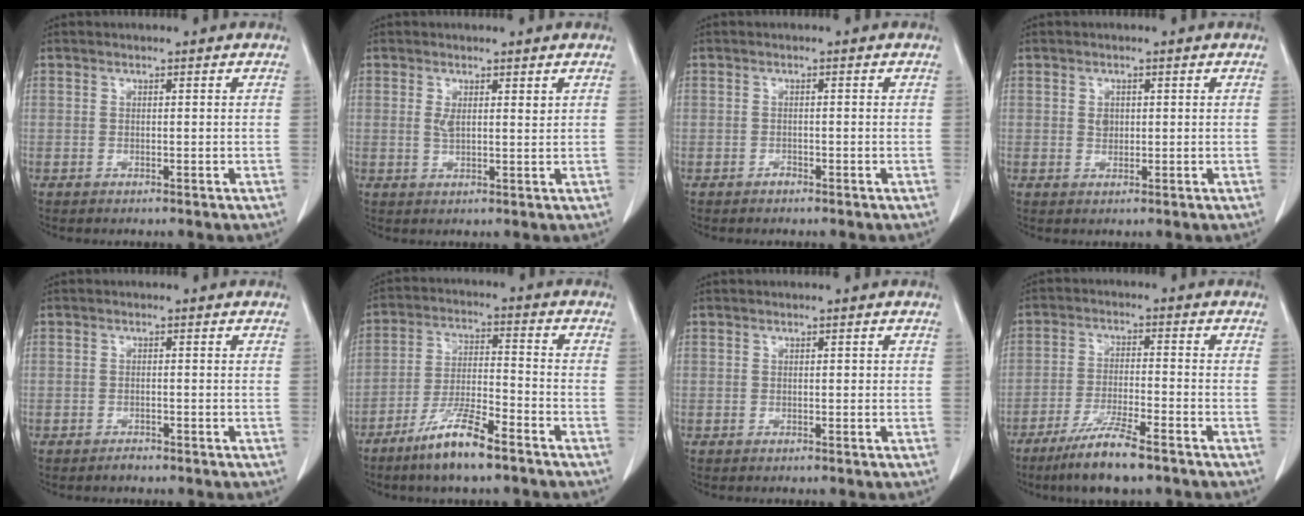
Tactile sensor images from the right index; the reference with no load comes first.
{"total": 2.5, "force": [1.0, 0.9, 2.1], "torque": [-0.040, -0.002, 0.021]}
{"total": 0.7, "force": [-0.6, 0.3, 0.2], "torque": [-0.003, 0.001, -0.011]}
{"total": 1.5, "force": [0.3, 1.2, 0.9], "torque": [-0.014, -0.001, 0.006]}
{"total": 1.0, "force": [-0.9, 0.4, 0.3], "torque": [-0.007, 0.000, -0.013]}
{"total": 9.9, "force": [-6.9, 1.1, 7.0], "torque": [-0.137, -0.015, -0.131]}
{"total": 0.5, "force": [0.0, 0.3, 0.4], "torque": [-0.005, 0.004, 0.000]}
{"total": 8.9, "force": [-6.4, 0.7, 6.1], "torque": [-0.117, -0.022, -0.114]}